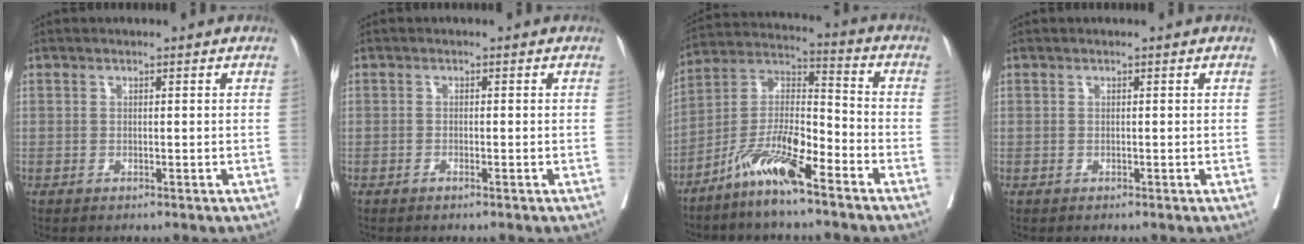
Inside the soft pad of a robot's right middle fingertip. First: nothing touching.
{"total": 0.8, "force": [-0.6, 0.0, 0.6], "torque": [-0.012, -0.001, -0.011]}
{"total": 11.5, "force": [-7.7, 1.5, 8.4], "torque": [-0.168, -0.003, -0.152]}
{"total": 0.0}